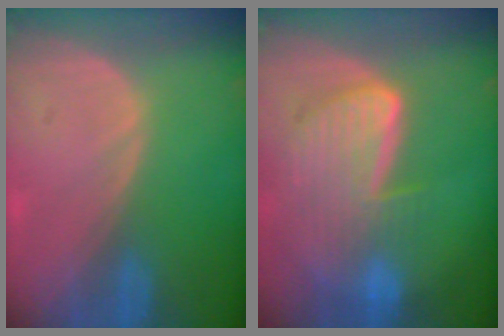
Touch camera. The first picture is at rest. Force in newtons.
{"total": 9.1, "press": 8.0, "slide": 4.5}